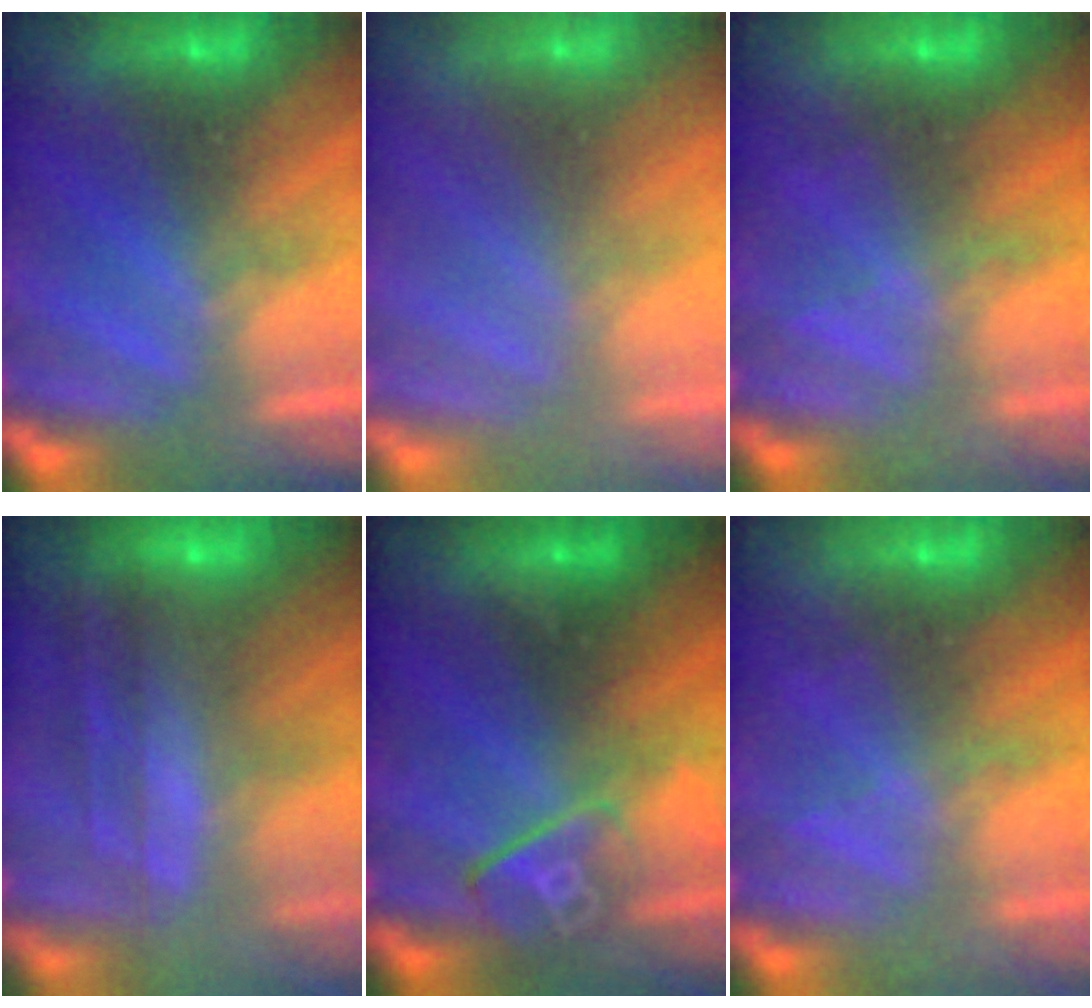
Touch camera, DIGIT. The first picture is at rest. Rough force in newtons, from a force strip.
{"total": 3.0}
{"total": 2.2}
{"total": 8.0}
{"total": 2.8}
{"total": 2.2}